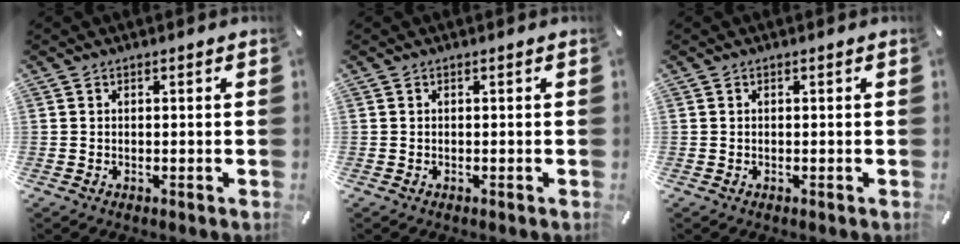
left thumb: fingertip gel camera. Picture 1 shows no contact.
{"total": 0.0}
{"total": 0.0}